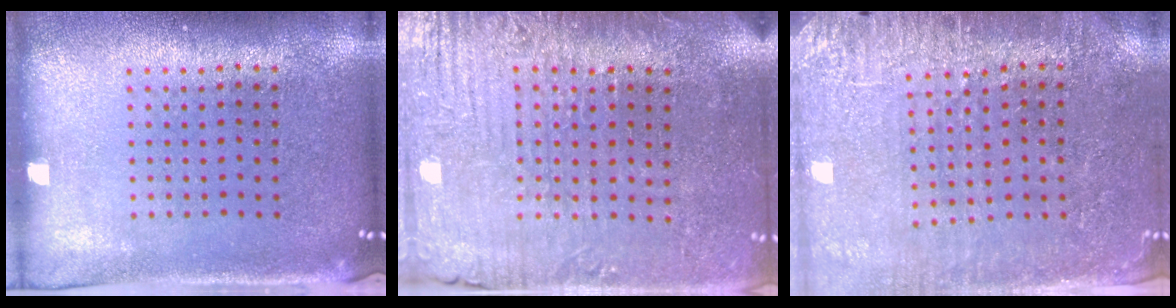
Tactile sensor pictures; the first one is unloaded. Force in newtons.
{"total": 3.8, "press": 3.6, "slide": 1.3}
{"total": 2.9, "press": 2.8, "slide": 0.9}